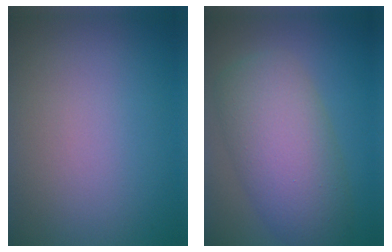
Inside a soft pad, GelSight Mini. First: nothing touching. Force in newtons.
{"total": 7.9, "press": 7.9, "slide": 0.2}